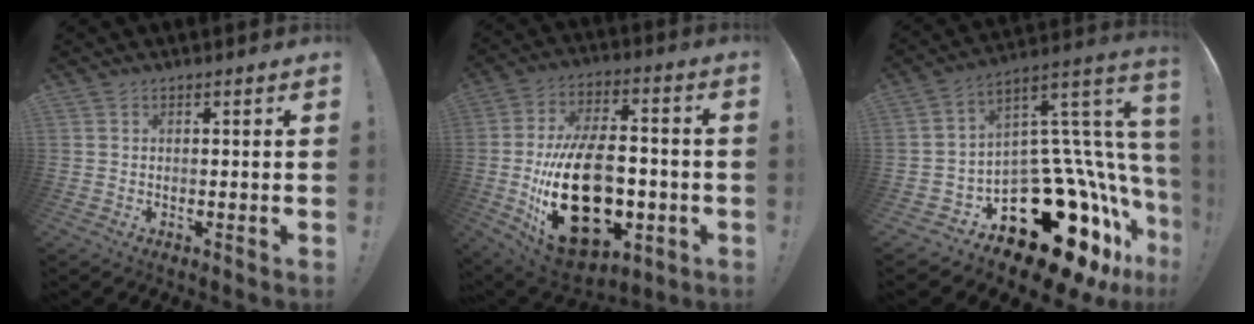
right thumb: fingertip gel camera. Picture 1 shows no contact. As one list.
[{"total": 30.2, "force": [-5.9, 18.1, 23.5], "torque": [-0.428, 0.032, -0.076]}, {"total": 25.6, "force": [-12.5, 12.8, 18.3], "torque": [-0.202, 0.007, -0.153]}]